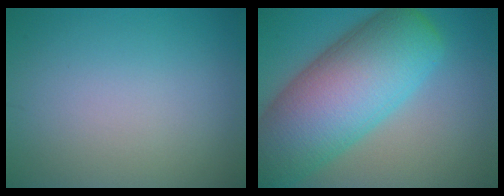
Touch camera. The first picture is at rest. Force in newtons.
{"total": 13.9, "press": 13.8, "slide": 0.7}